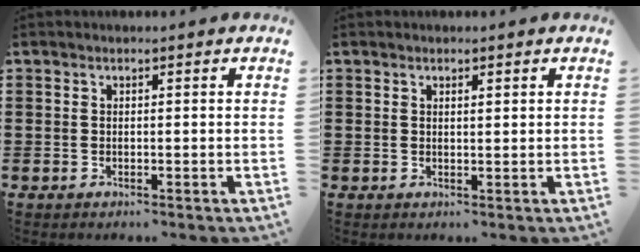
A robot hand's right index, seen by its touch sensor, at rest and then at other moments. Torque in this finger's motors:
{"motor_torque": [-0.14, 0.30, 0.03, -0.01]}